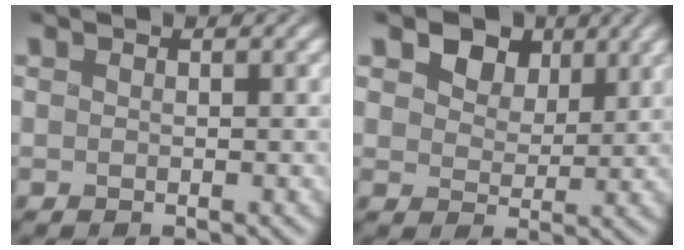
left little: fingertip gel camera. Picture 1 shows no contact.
{"total": 5.5, "force": [2.7, 3.9, 2.8], "torque": [-0.074, -0.006, 0.044]}